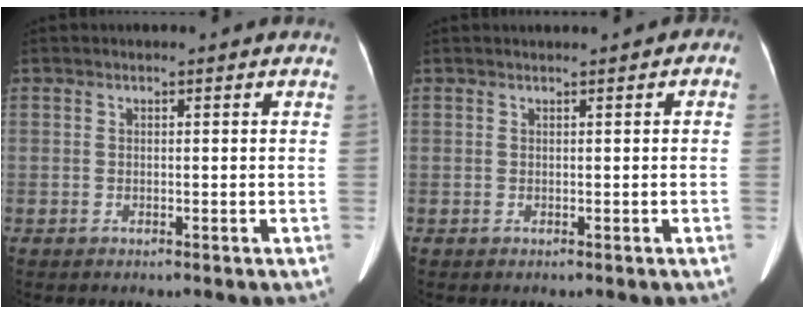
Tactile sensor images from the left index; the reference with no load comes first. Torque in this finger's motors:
{"motor_torque": [0.46, -0.66, 0.09, 0.01]}